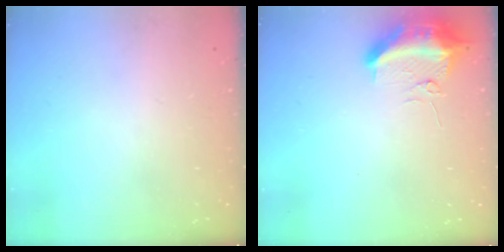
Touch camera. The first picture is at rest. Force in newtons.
{"total": 10.4, "press": 10.3, "slide": 1.3}